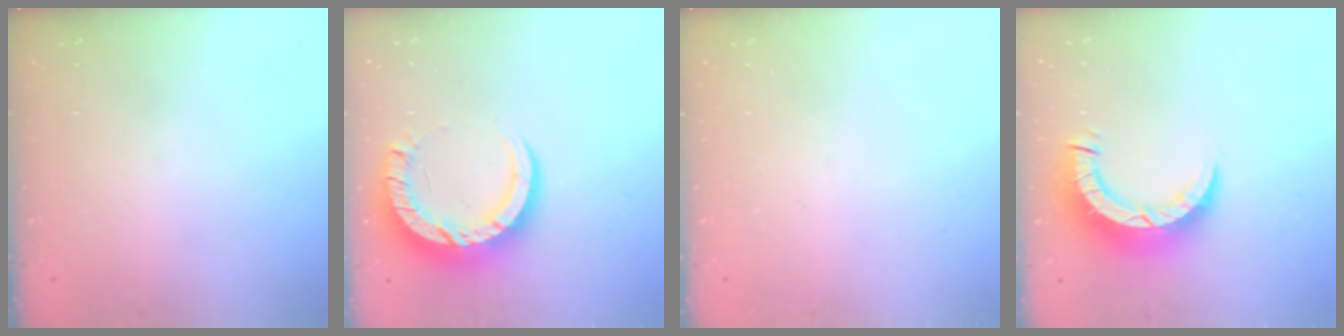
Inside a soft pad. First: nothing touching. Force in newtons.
{"total": 13.0, "press": 13.0, "slide": 1.0}
{"total": 0.0}
{"total": 9.0, "press": 9.0, "slide": 0.9}